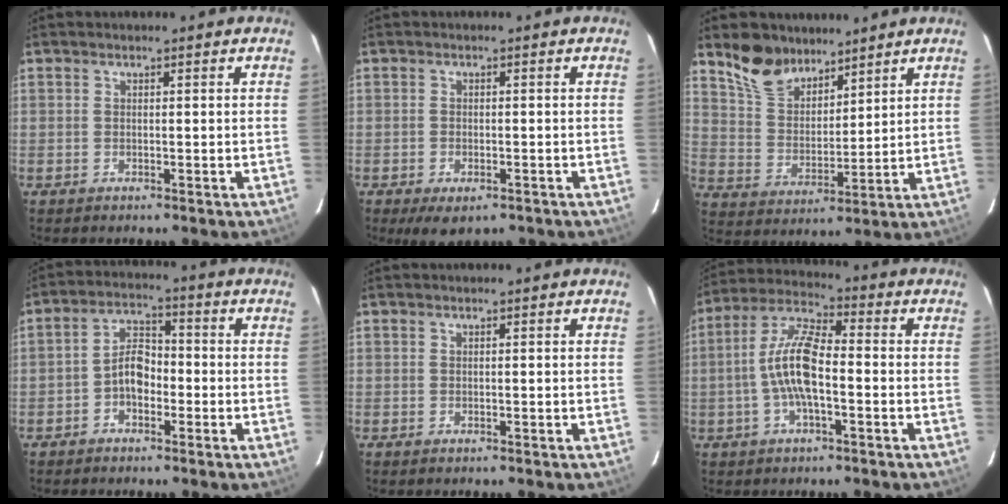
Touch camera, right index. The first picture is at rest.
{"total": 5.1, "force": [-3.1, 2.5, 3.1], "torque": [-0.065, -0.018, -0.047]}
{"total": 10.3, "force": [8.1, 5.1, 3.9], "torque": [-0.079, 0.015, 0.161]}
{"total": 5.4, "force": [-2.1, 3.5, 3.7], "torque": [-0.068, 0.019, -0.036]}
{"total": 0.0}
{"total": 10.5, "force": [-2.1, 3.3, 9.7], "torque": [-0.207, 0.011, -0.042]}